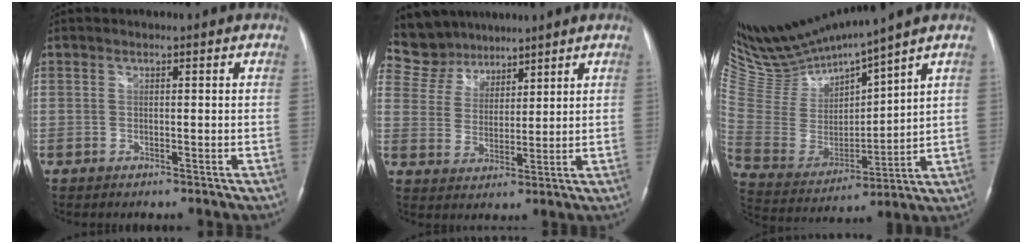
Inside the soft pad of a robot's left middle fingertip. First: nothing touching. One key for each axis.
{"total": 7.7, "fx": 7.0, "fy": 3.2, "fz": -0.2, "tx": -0.005, "ty": 0.017, "tz": 0.145}
{"total": 14.1, "fx": 13.4, "fy": -0.6, "fz": 4.3, "tx": -0.099, "ty": -0.021, "tz": 0.279}